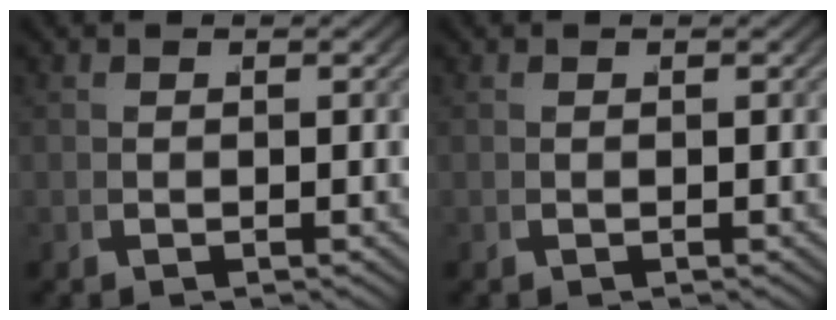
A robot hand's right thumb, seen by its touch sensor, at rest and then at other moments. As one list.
[{"total": 0.0}]